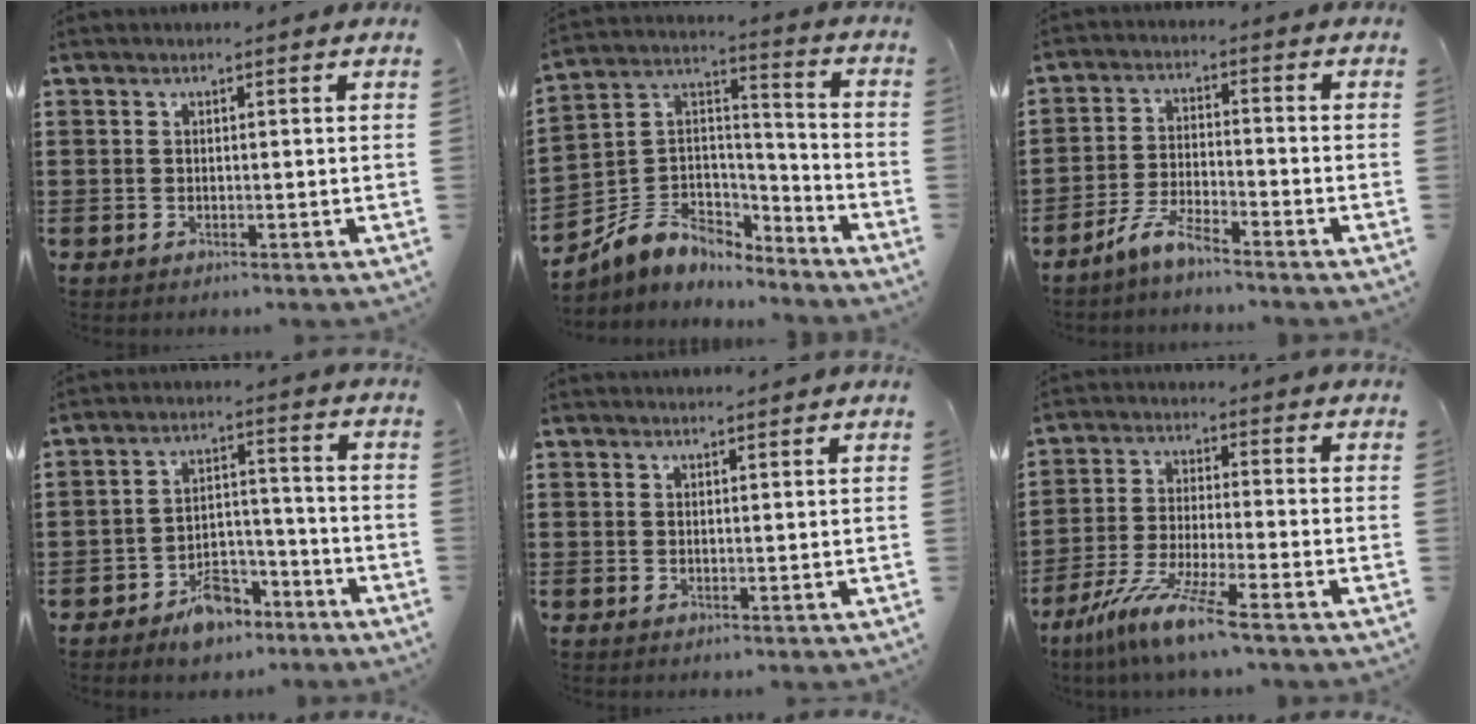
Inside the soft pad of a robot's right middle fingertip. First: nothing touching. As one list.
[{"total": 6.2, "force": [-4.6, 4.1, 0.5], "torque": [-0.036, -0.006, -0.094]}, {"total": 5.3, "force": [-4.6, 0.8, 2.6], "torque": [-0.064, -0.004, -0.091]}, {"total": 7.4, "force": [-6.2, 3.2, 2.4], "torque": [-0.031, 0.025, -0.114]}, {"total": 1.1, "force": [1.1, -0.1, 0.0], "torque": [-0.003, -0.004, 0.022]}, {"total": 8.4, "force": [-6.7, -0.3, 5.1], "torque": [-0.114, -0.021, -0.133]}]